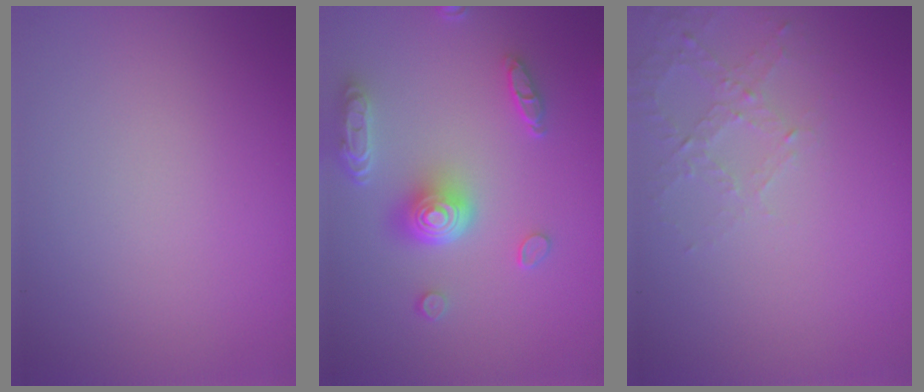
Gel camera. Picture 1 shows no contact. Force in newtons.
{"total": 4.9, "press": 4.0, "slide": 3.0}
{"total": 2.2, "press": 2.1, "slide": 0.6}